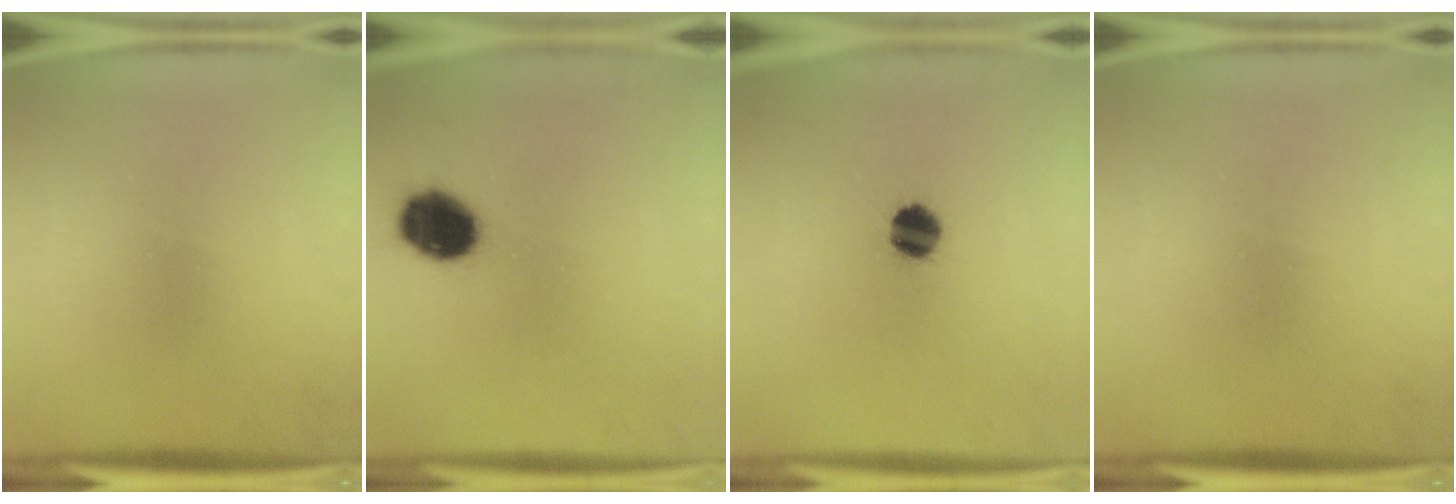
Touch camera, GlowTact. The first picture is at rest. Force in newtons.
{"total": 12.4}
{"total": 7.0}
{"total": 0.0}